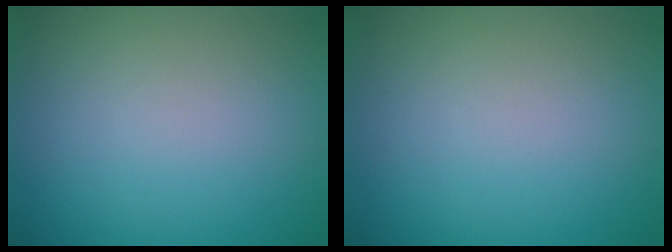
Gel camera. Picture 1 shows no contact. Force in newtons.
{"total": 0.0}